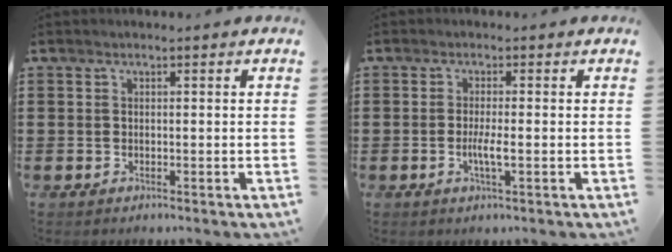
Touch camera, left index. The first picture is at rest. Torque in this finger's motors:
{"motor_torque": [0.27, 0.16, 0.12, 0.04]}